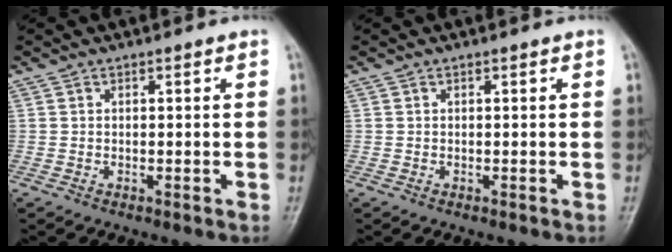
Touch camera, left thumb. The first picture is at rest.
{"total": 0.0}